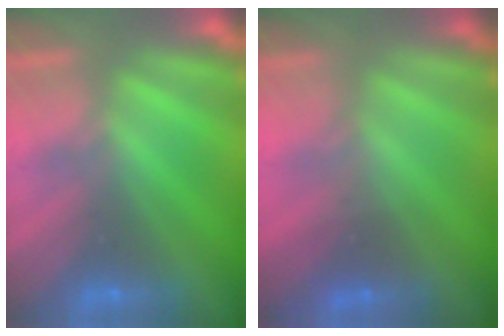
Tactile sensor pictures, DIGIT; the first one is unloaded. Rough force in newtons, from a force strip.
{"total": 1.6}